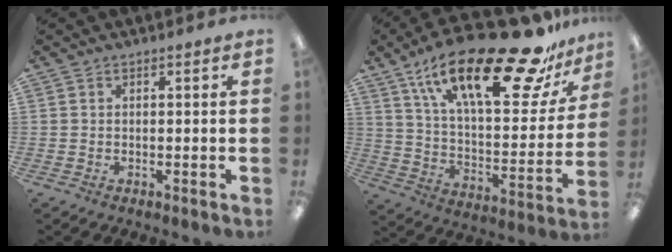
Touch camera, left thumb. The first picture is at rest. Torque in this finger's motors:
{"motor_torque": [0.49, 0.60, 1.58, -1.19, 0.63]}